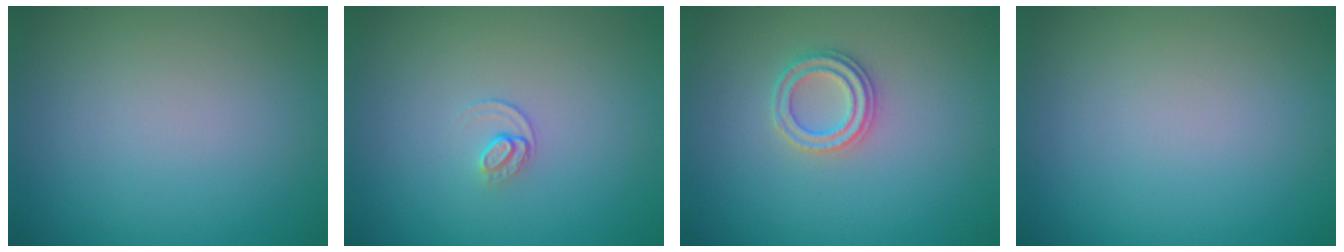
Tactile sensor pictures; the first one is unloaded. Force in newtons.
{"total": 1.0, "press": 0.6, "slide": 0.8}
{"total": 2.3, "press": 2.2, "slide": 0.5}
{"total": 0.0}